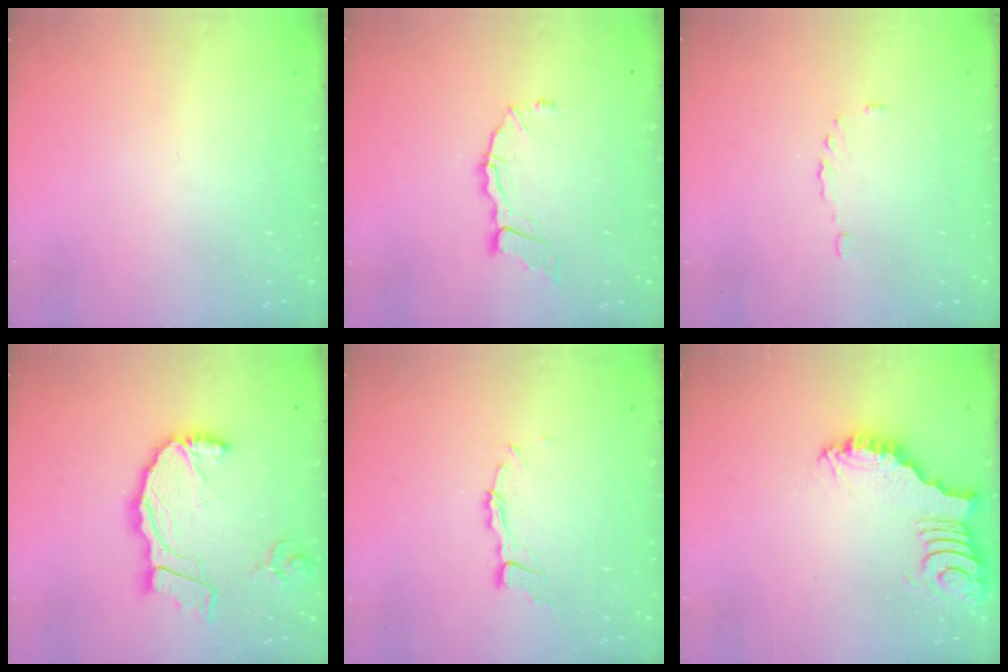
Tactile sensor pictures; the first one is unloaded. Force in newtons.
{"total": 8.3, "press": 8.2, "slide": 0.6}
{"total": 2.9, "press": 2.9, "slide": 0.5}
{"total": 15.5, "press": 15.4, "slide": 1.5}
{"total": 5.9, "press": 5.9, "slide": 0.2}
{"total": 3.1, "press": 3.1, "slide": 0.1}